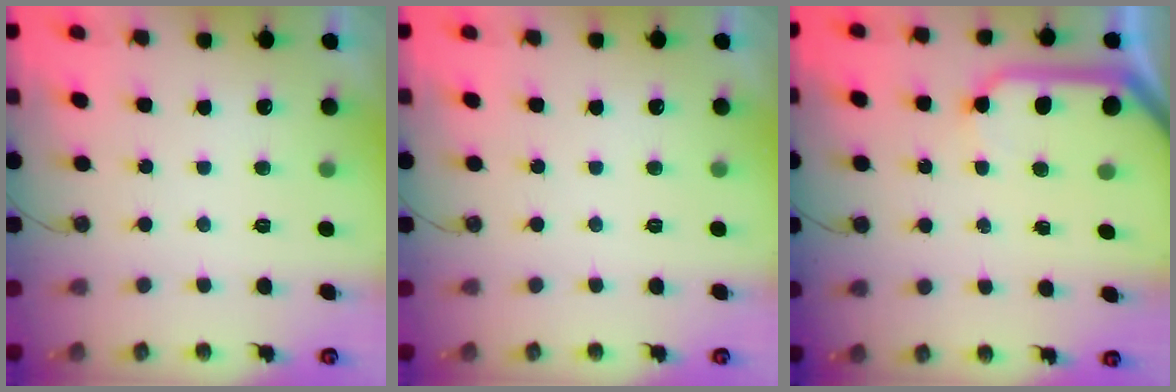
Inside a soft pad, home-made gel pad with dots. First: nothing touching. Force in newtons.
{"total": 0.0}
{"total": 10.8, "press": 10.8, "slide": 1.2}